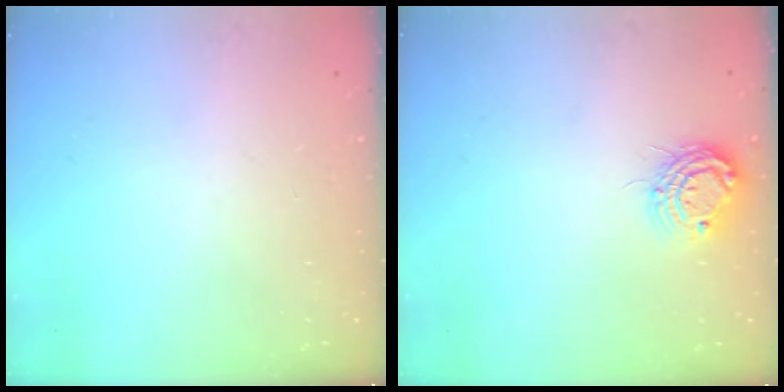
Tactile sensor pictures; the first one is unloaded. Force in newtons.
{"total": 9.2, "press": 9.1, "slide": 0.6}